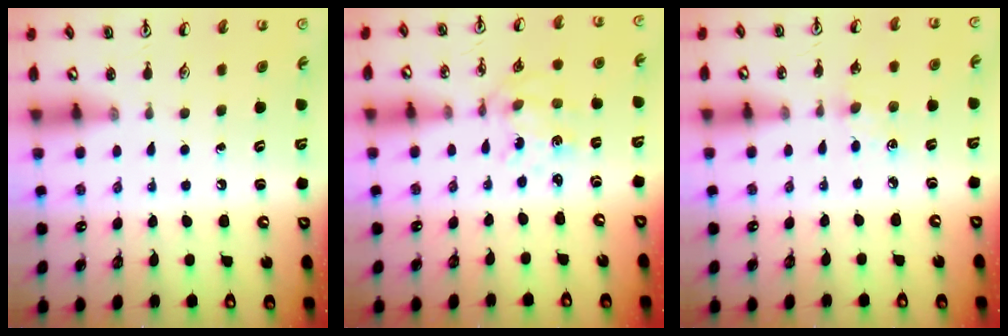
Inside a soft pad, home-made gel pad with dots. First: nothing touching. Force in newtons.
{"total": 1.9, "press": 1.8, "slide": 0.8}
{"total": 5.4, "press": 5.3, "slide": 0.8}